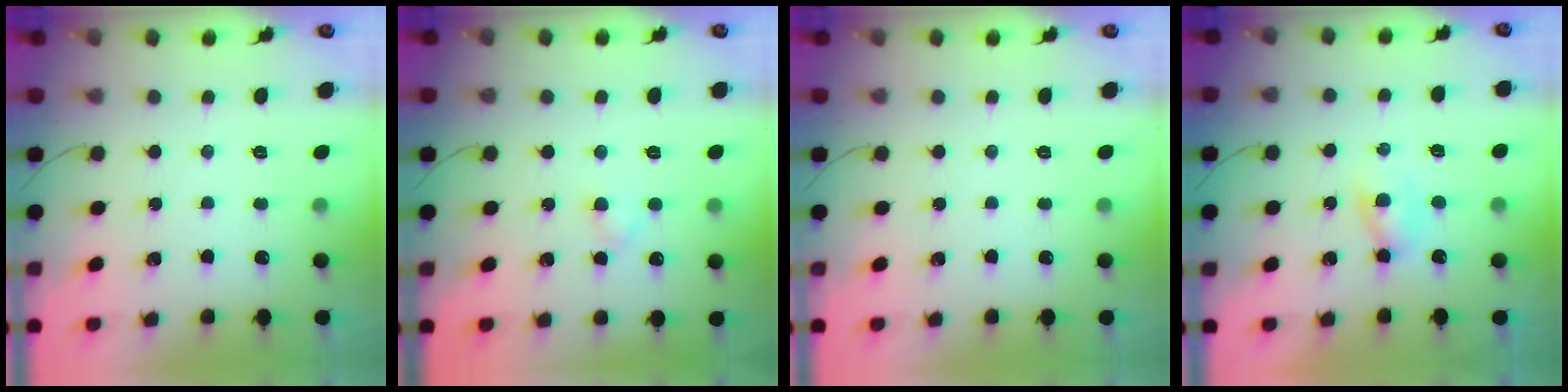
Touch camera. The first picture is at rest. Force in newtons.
{"total": 2.2, "press": 1.9, "slide": 1.0}
{"total": 0.0}
{"total": 1.9, "press": 1.6, "slide": 1.0}